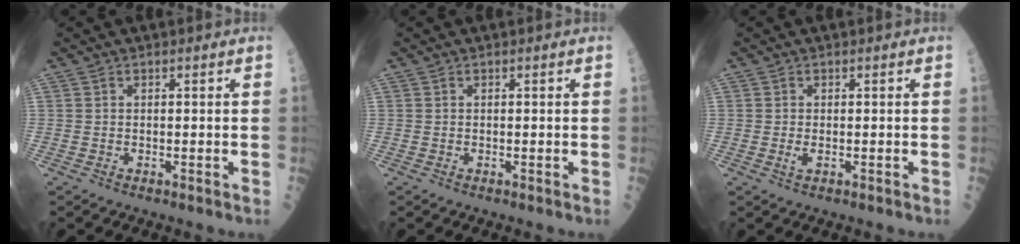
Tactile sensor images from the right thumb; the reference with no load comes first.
{"total": 0.0}
{"total": 1.1, "force": [-0.3, 0.5, 1.0], "torque": [-0.020, -0.002, -0.005]}